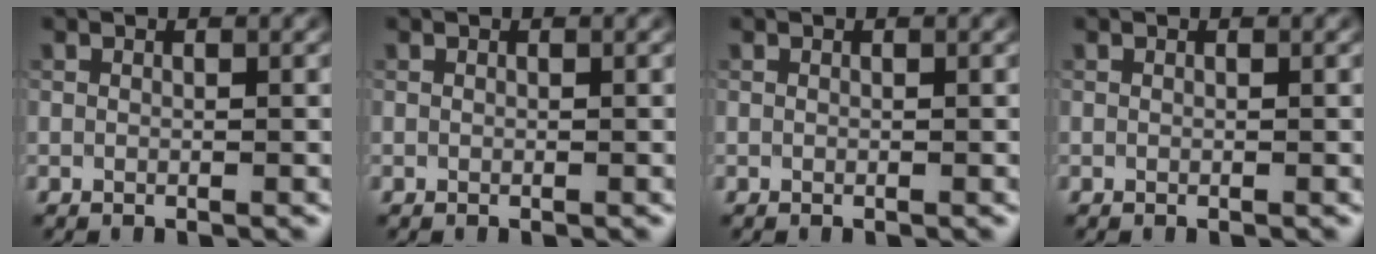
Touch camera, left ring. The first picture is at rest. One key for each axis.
{"total": 0.0}
{"total": 0.0}
{"total": 0.0}